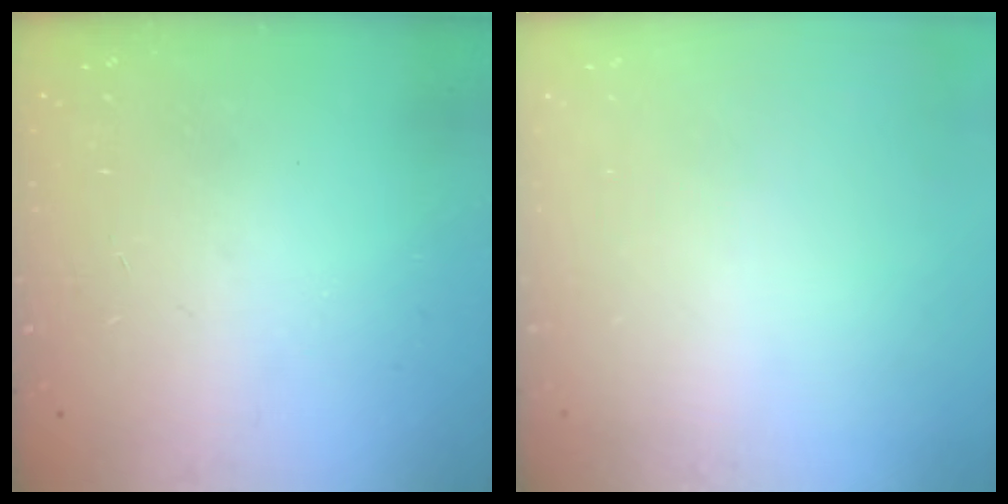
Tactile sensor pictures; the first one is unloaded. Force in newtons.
{"total": 0.0}